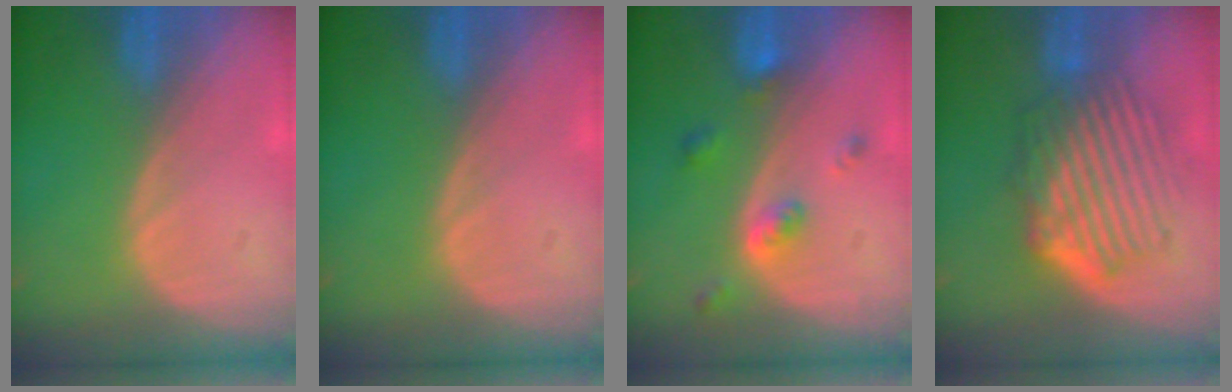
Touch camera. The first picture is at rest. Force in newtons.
{"total": 0.0}
{"total": 4.4, "press": 4.1, "slide": 1.7}
{"total": 9.4, "press": 8.3, "slide": 4.6}